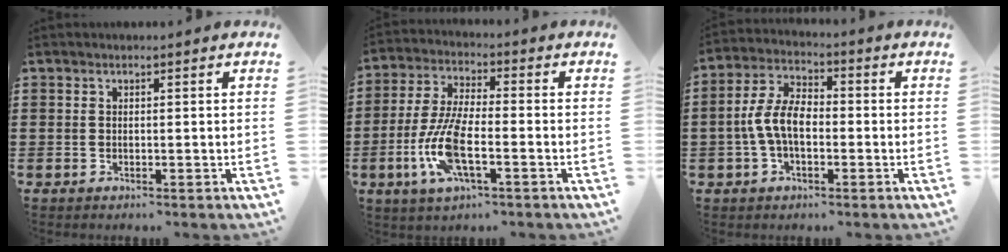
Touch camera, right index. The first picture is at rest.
{"total": 9.9, "force": [-3.3, 3.1, 8.8], "torque": [-0.198, -0.013, -0.064]}
{"total": 7.1, "force": [-1.4, 3.9, 5.8], "torque": [-0.136, 0.002, -0.033]}